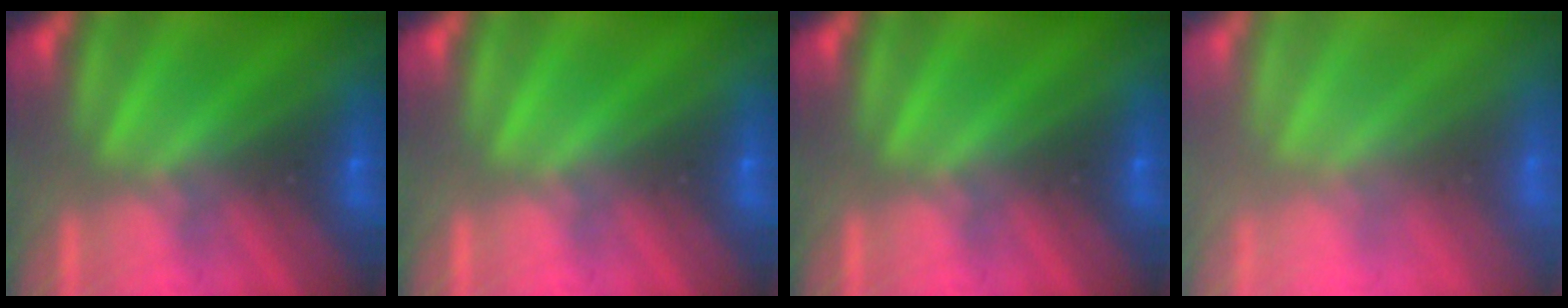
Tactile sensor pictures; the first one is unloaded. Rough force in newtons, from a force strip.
{"total": 0.0}
{"total": 0.0}
{"total": 3.1}